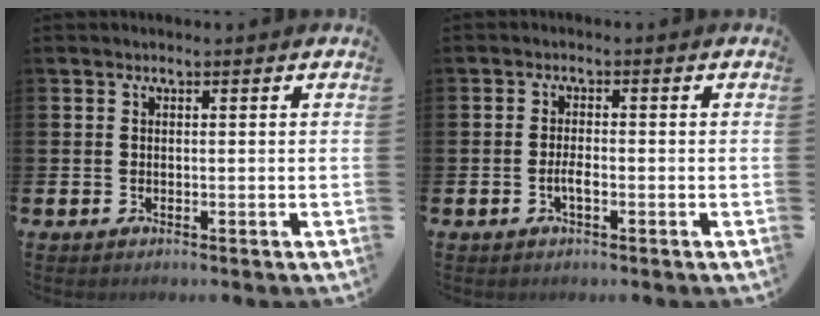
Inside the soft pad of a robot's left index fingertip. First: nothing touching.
{"total": 1.8, "force": [-0.7, 0.6, 1.6], "torque": [-0.027, 0.000, -0.014]}